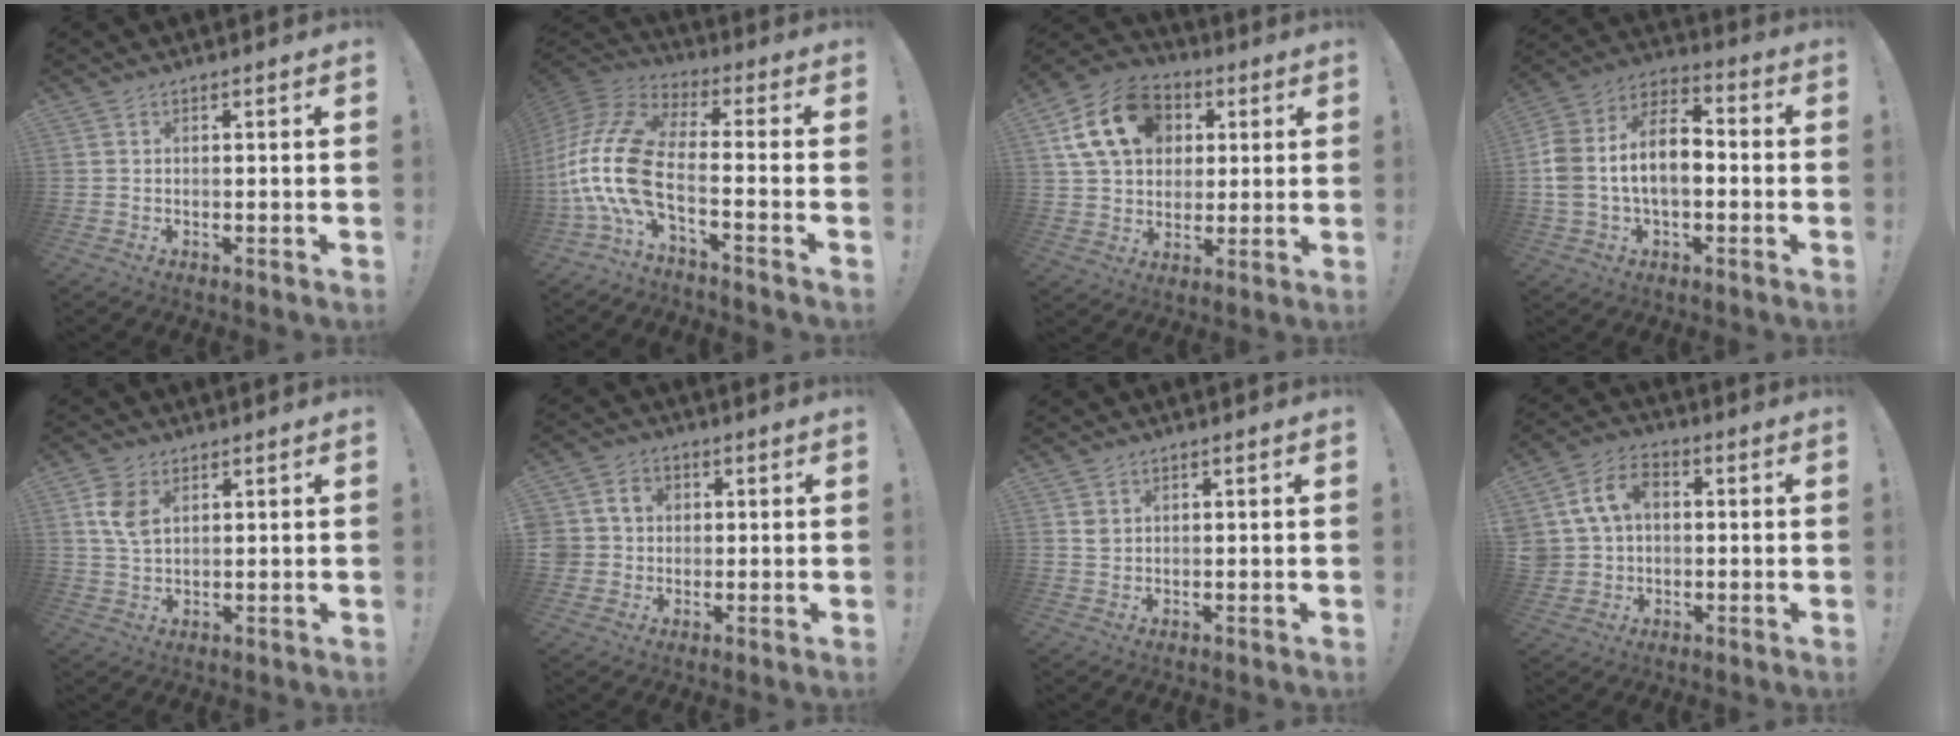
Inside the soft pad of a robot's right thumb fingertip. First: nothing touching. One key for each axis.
{"total": 16.7, "fx": -2.7, "fy": 8.1, "fz": 14.4, "tx": -0.318, "ty": 0.006, "tz": -0.046}
{"total": 18.1, "fx": 6.2, "fy": 13.5, "fz": 10.4, "tx": -0.169, "ty": -0.008, "tz": 0.121}
{"total": 15.0, "fx": -1.1, "fy": 10.0, "fz": 11.2, "tx": -0.211, "ty": 0.019, "tz": -0.017}
{"total": 7.3, "fx": 2.9, "fy": 4.6, "fz": 5.0, "tx": -0.086, "ty": -0.005, "tz": 0.054}
{"total": 6.8, "fx": 0.7, "fy": 6.5, "fz": 1.9, "tx": -0.036, "ty": 0.003, "tz": 0.018}
{"total": 1.8, "fx": 1.1, "fy": 1.2, "fz": 0.7, "tx": -0.001, "ty": -0.005, "tz": 0.018}
{"total": 11.6, "fx": 3.0, "fy": 9.1, "fz": 6.5, "tx": -0.119, "ty": 0.014, "tz": 0.065}